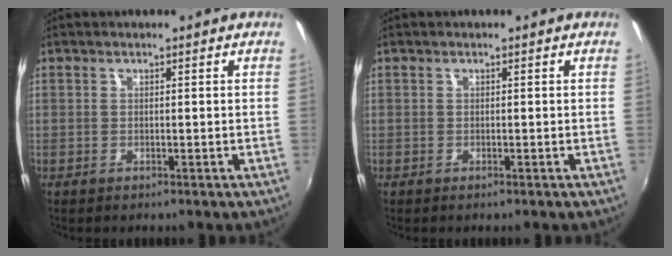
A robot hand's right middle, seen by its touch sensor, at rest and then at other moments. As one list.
[{"total": 0.0}]